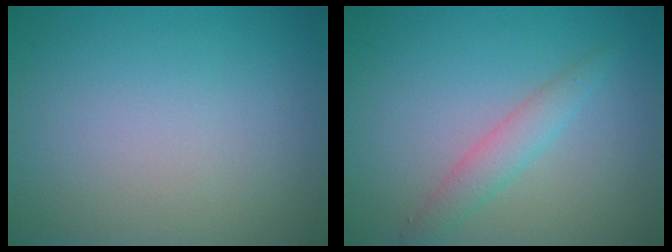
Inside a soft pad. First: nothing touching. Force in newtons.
{"total": 2.2, "press": 2.2, "slide": 0.1}